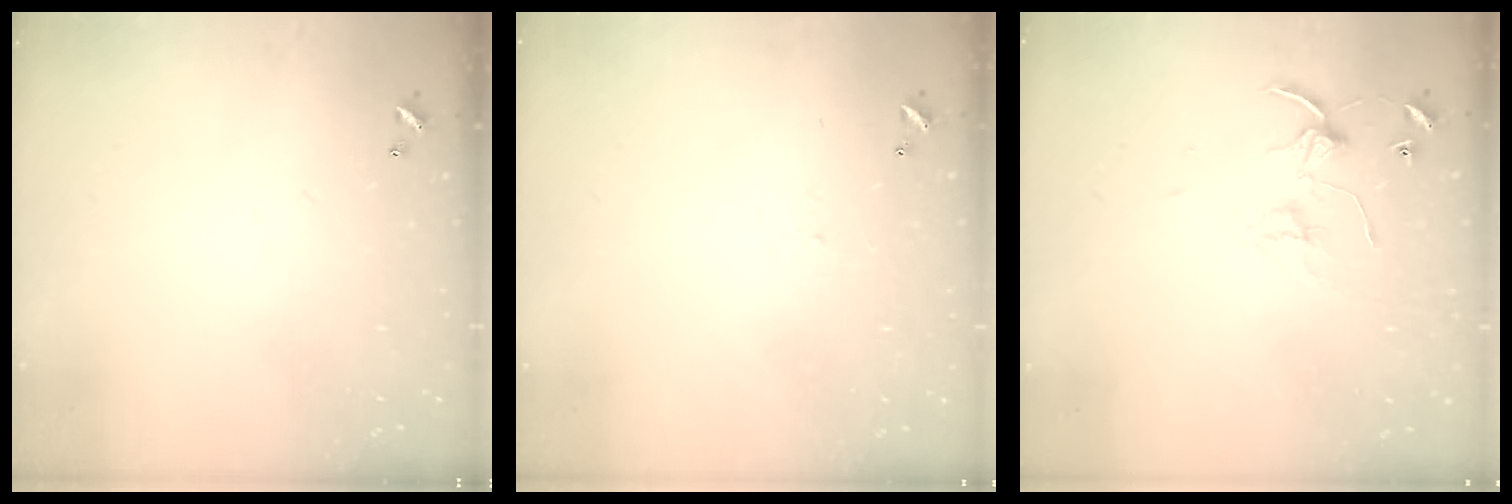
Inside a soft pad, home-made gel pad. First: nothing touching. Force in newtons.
{"total": 2.1, "press": 2.1, "slide": 0.2}
{"total": 3.6, "press": 3.6, "slide": 0.1}